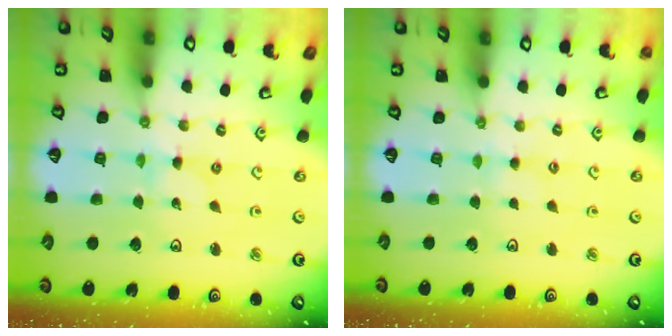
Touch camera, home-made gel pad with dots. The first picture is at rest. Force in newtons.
{"total": 2.8, "press": 2.8, "slide": 0.3}